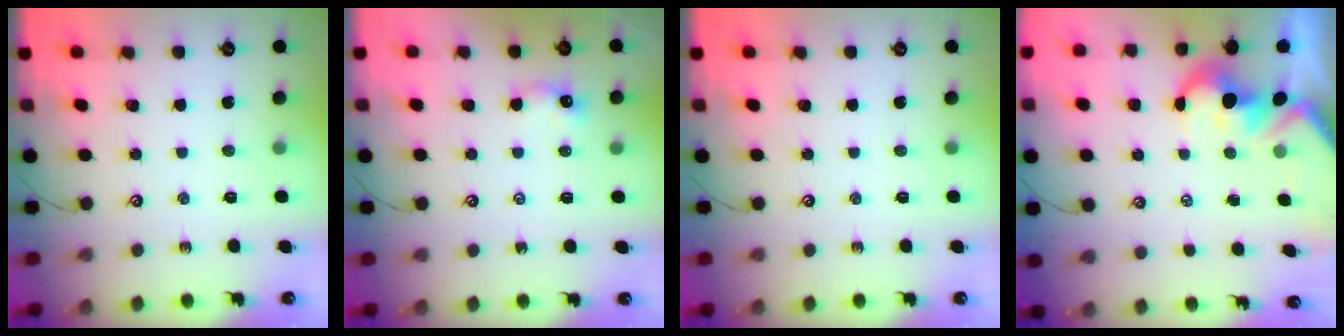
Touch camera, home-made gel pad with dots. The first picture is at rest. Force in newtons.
{"total": 5.2, "press": 5.1, "slide": 0.6}
{"total": 0.0}
{"total": 2.4, "press": 2.1, "slide": 1.1}